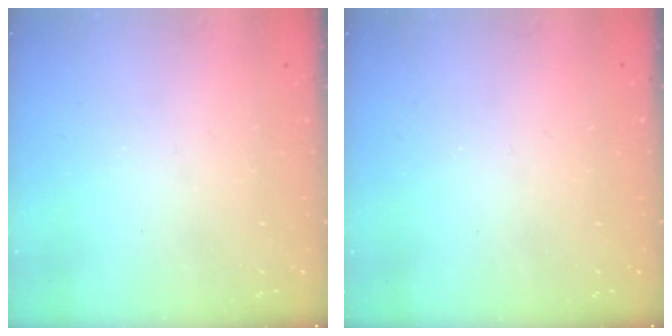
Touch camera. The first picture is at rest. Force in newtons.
{"total": 0.0}